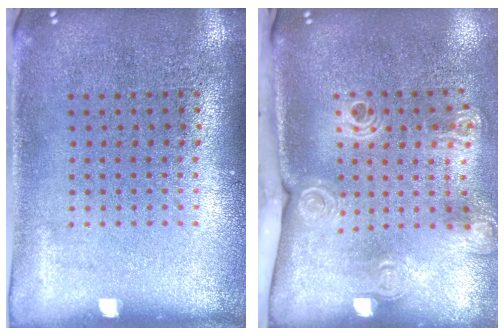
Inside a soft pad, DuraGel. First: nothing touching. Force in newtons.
{"total": 2.2, "press": 1.6, "slide": 1.5}